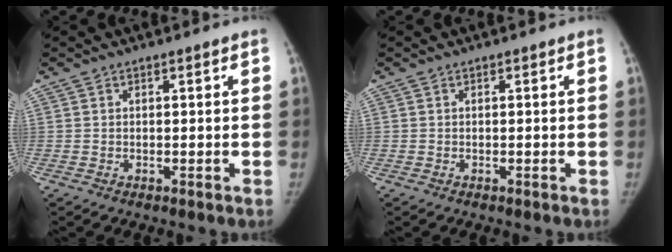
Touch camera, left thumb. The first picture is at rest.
{"total": 0.0}